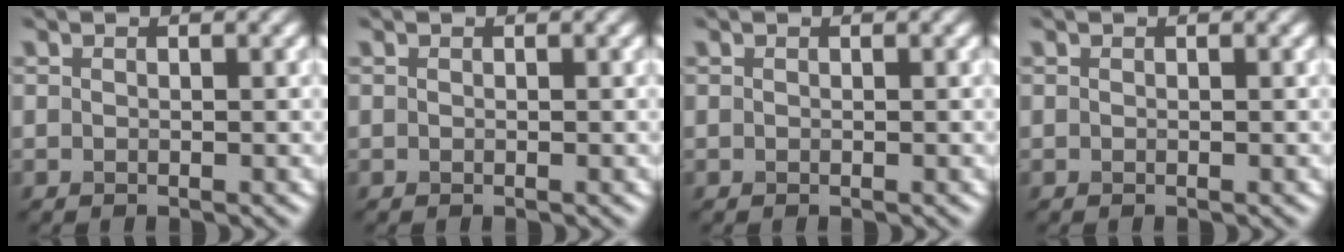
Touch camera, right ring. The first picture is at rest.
{"total": 0.0}
{"total": 0.0}
{"total": 0.0}